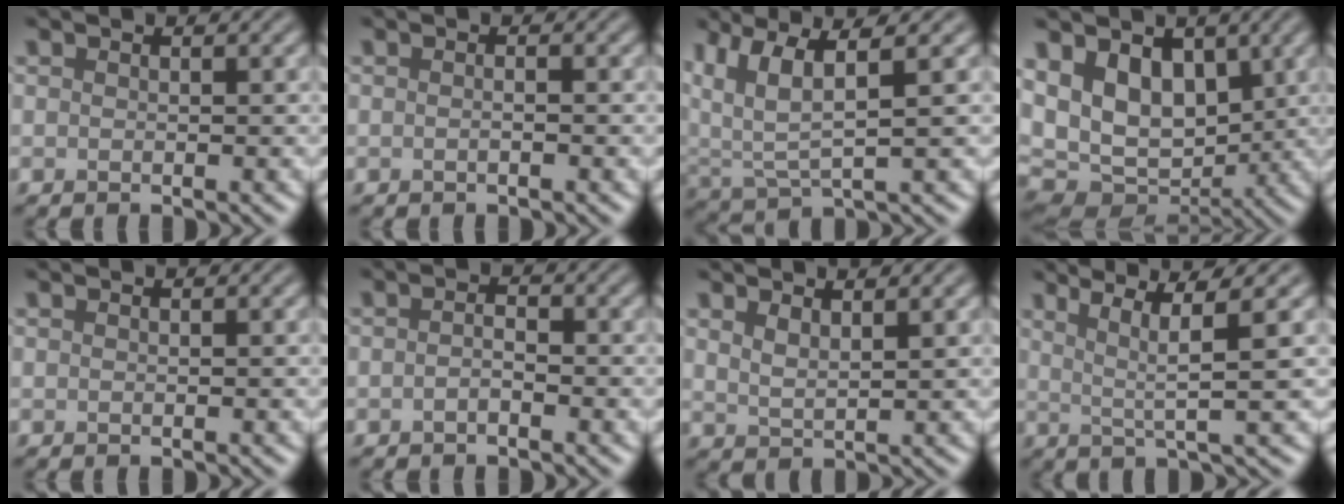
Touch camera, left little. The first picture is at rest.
{"total": 0.7, "force": [-0.1, 0.1, 0.7], "torque": [-0.011, -0.004, -0.005]}
{"total": 5.2, "force": [2.8, 1.6, 4.0], "torque": [-0.097, -0.002, 0.061]}
{"total": 9.1, "force": [2.0, 6.4, 6.1], "torque": [-0.103, -0.010, 0.033]}
{"total": 0.0}
{"total": 1.1, "force": [-0.6, 0.4, 0.8], "torque": [-0.018, 0.002, -0.013]}
{"total": 2.0, "force": [1.5, 0.5, 1.2], "torque": [-0.023, -0.002, 0.030]}
{"total": 4.0, "force": [1.7, 0.3, 3.7], "torque": [-0.068, 0.001, 0.035]}